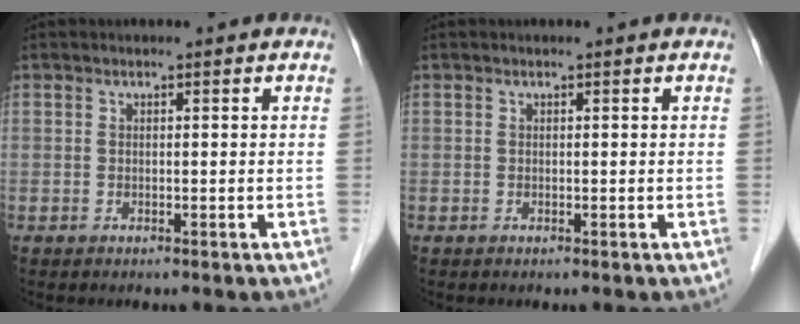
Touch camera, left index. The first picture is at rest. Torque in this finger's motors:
{"motor_torque": [0.00, 0.05, -0.02, 0.00]}